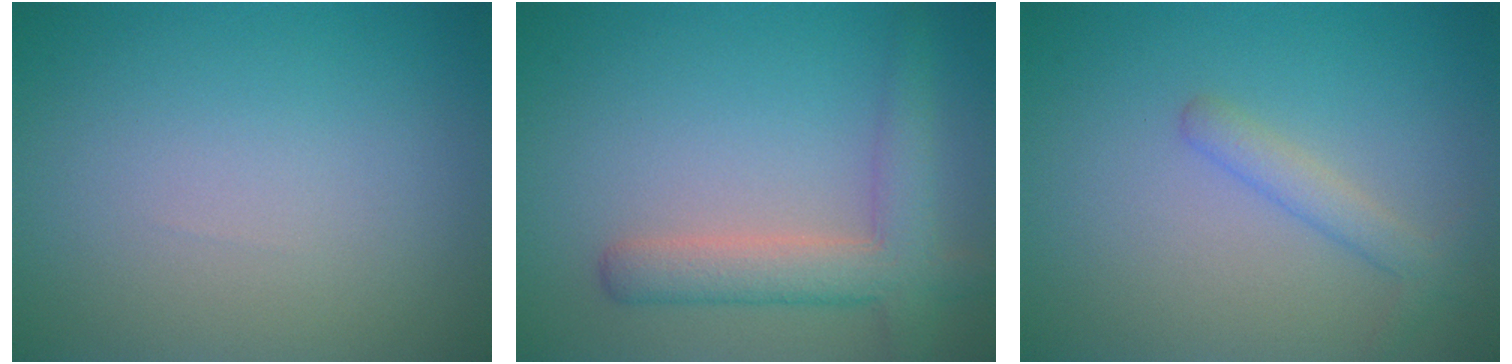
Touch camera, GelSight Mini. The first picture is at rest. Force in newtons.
{"total": 4.4, "press": 4.4, "slide": 0.3}
{"total": 1.9, "press": 1.9, "slide": 0.0}